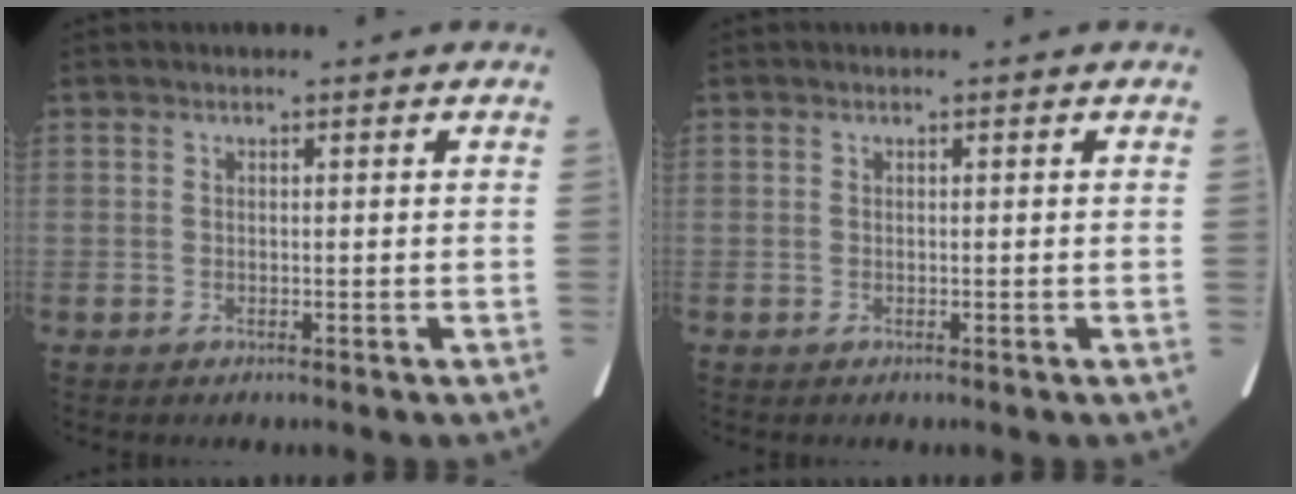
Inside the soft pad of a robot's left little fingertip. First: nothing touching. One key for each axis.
{"total": 0.0}